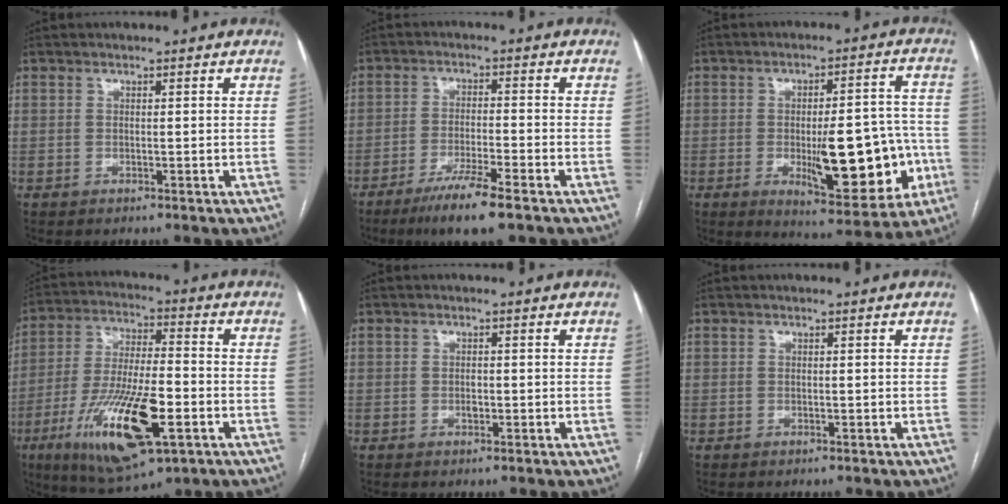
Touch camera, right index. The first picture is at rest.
{"total": 7.9, "force": [-5.3, 0.1, 5.8], "torque": [-0.104, -0.020, -0.094]}
{"total": 16.5, "force": [-4.0, 5.3, 15.1], "torque": [-0.195, 0.013, -0.044]}
{"total": 18.2, "force": [-7.0, 4.5, 16.2], "torque": [-0.329, -0.024, -0.114]}
{"total": 1.1, "force": [-0.2, 0.7, 0.8], "torque": [-0.014, 0.001, -0.003]}
{"total": 0.0}